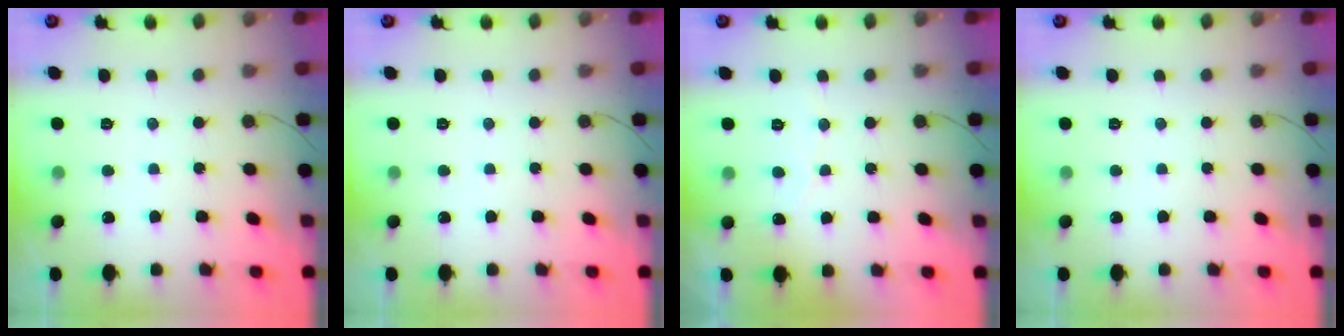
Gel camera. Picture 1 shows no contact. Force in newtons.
{"total": 0.0}
{"total": 2.4, "press": 2.4, "slide": 0.1}
{"total": 0.0}